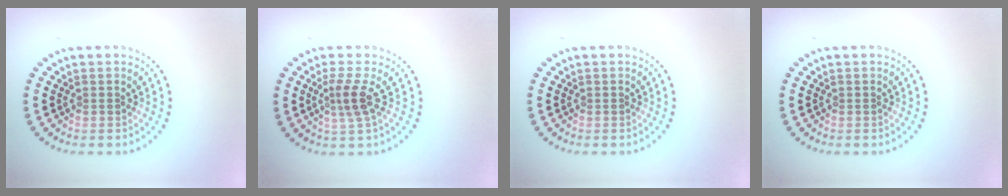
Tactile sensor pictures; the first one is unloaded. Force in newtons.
{"total": 2.5, "press": 1.8, "slide": 1.7}
{"total": 0.0}
{"total": 0.0}